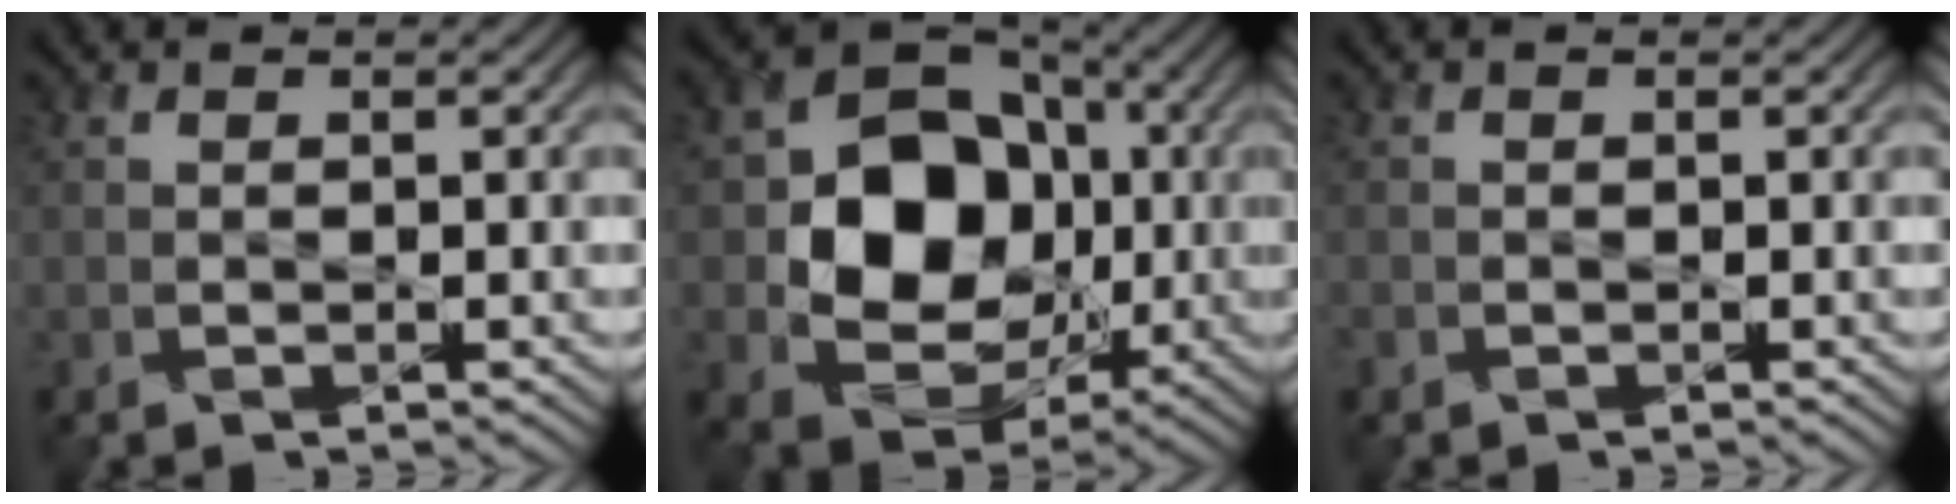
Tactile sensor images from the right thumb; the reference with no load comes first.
{"total": 13.1, "force": [-0.1, 10.5, 7.8], "torque": [-0.138, -0.005, -0.005]}
{"total": 0.6, "force": [-0.5, 0.3, 0.0], "torque": [-0.002, -0.003, -0.011]}